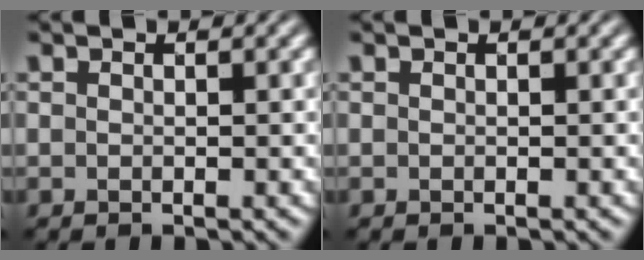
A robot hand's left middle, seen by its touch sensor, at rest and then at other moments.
{"total": 0.0}